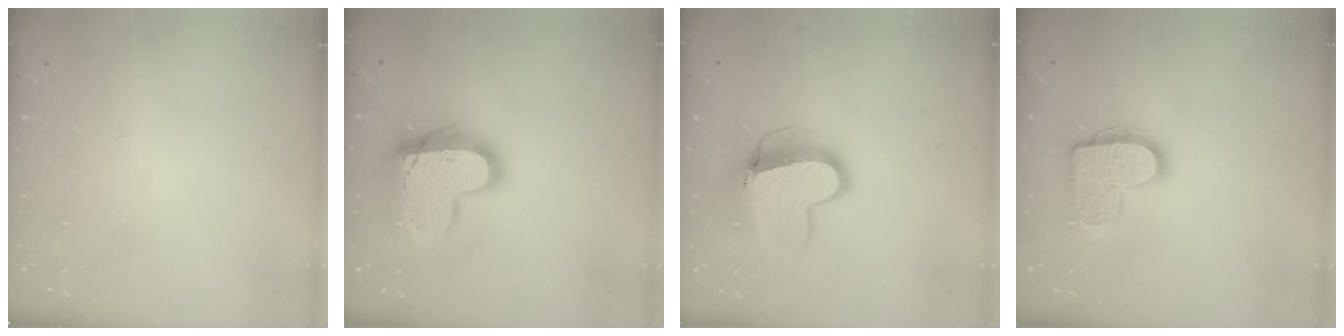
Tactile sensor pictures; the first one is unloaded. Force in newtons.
{"total": 17.3, "press": 17.2, "slide": 1.4}
{"total": 12.4, "press": 12.3, "slide": 1.7}
{"total": 13.2, "press": 13.2, "slide": 0.7}